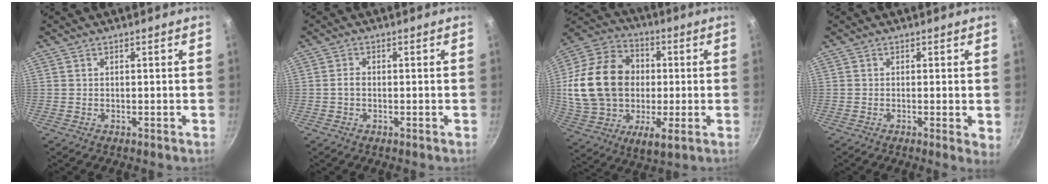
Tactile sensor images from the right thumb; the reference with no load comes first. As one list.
[{"total": 1.6, "force": [-0.3, 1.1, 1.1], "torque": [-0.019, 0.010, -0.007]}, {"total": 23.6, "force": [2.0, 17.0, 16.2], "torque": [-0.285, 0.017, 0.030]}, {"total": 2.6, "force": [-0.1, 0.6, 2.6], "torque": [-0.035, -0.008, -0.005]}]